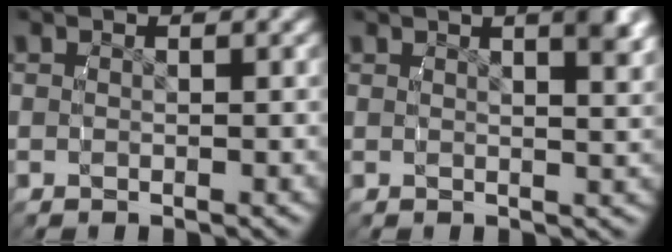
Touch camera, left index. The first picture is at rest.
{"total": 2.5, "force": [1.2, 0.2, 2.2], "torque": [-0.025, 0.002, 0.020]}